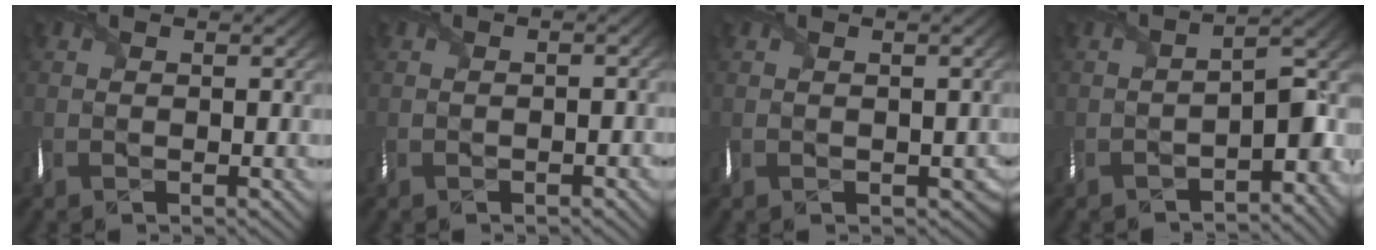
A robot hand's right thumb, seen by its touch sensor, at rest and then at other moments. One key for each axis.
{"total": 1.2, "fx": -0.8, "fy": 0.6, "fz": 0.7, "tx": -0.014, "ty": -0.003, "tz": -0.015}
{"total": 2.2, "fx": -0.2, "fy": 2.0, "fz": 1.1, "tx": -0.016, "ty": -0.013, "tz": -0.004}
{"total": 7.4, "fx": -3.8, "fy": 2.9, "fz": 5.6, "tx": -0.070, "ty": -0.012, "tz": -0.065}